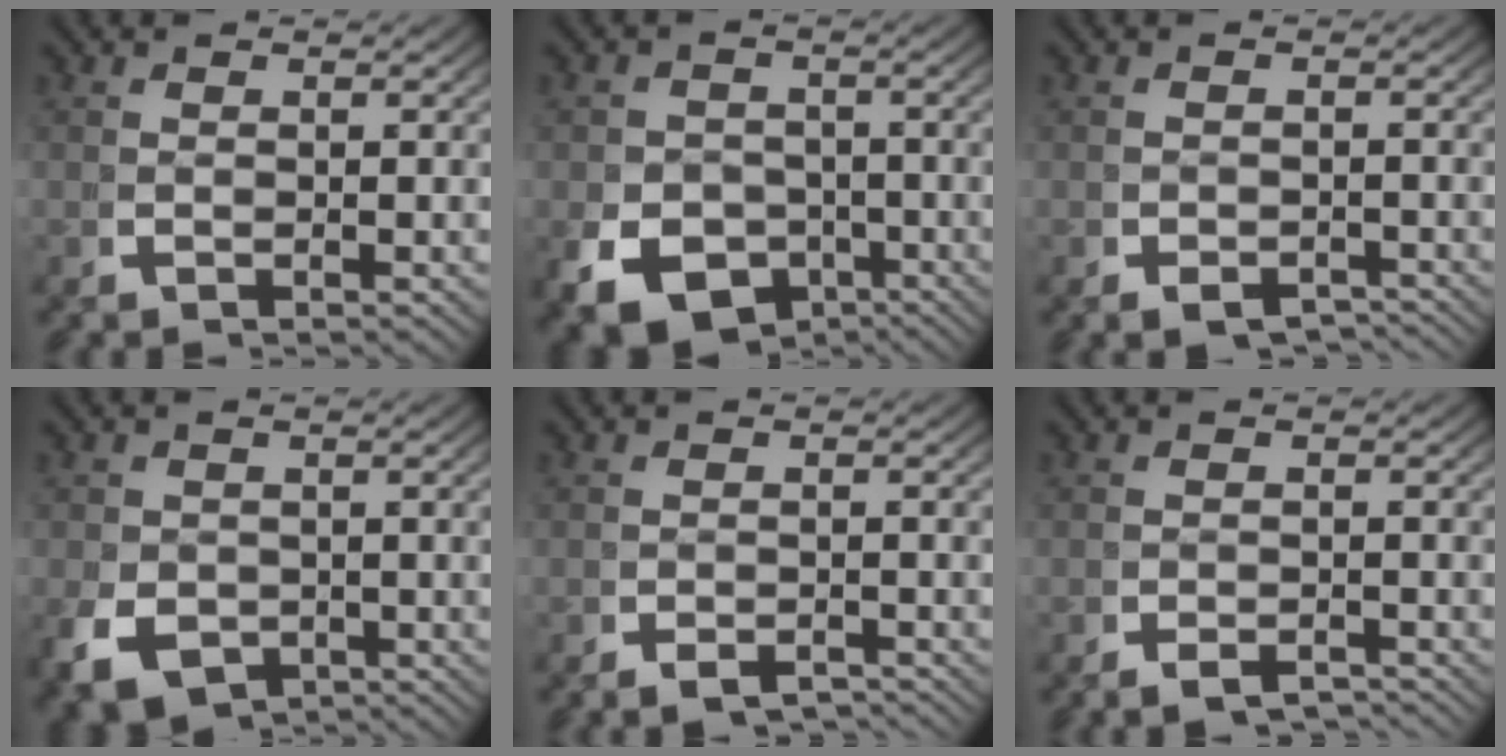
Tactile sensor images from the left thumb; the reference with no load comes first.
{"total": 10.5, "force": [-5.2, 8.2, 4.1], "torque": [-0.082, -0.045, -0.076]}
{"total": 2.8, "force": [-2.5, 0.9, 0.8], "torque": [-0.008, -0.012, -0.035]}
{"total": 5.9, "force": [-2.6, 4.3, 3.1], "torque": [-0.061, -0.034, -0.028]}
{"total": 2.2, "force": [-2.1, 0.5, 0.5], "torque": [-0.004, -0.009, -0.033]}
{"total": 2.5, "force": [-2.3, 0.5, 0.6], "torque": [-0.005, -0.008, -0.037]}